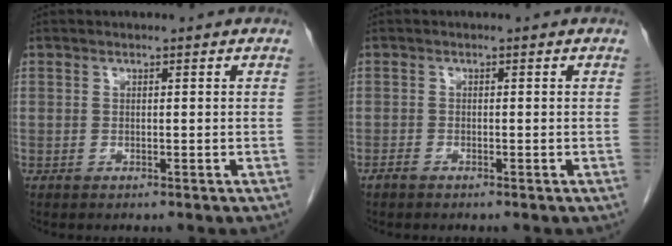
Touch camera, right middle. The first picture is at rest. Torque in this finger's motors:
{"motor_torque": [0.15, -0.05, 0.02, 0.02]}